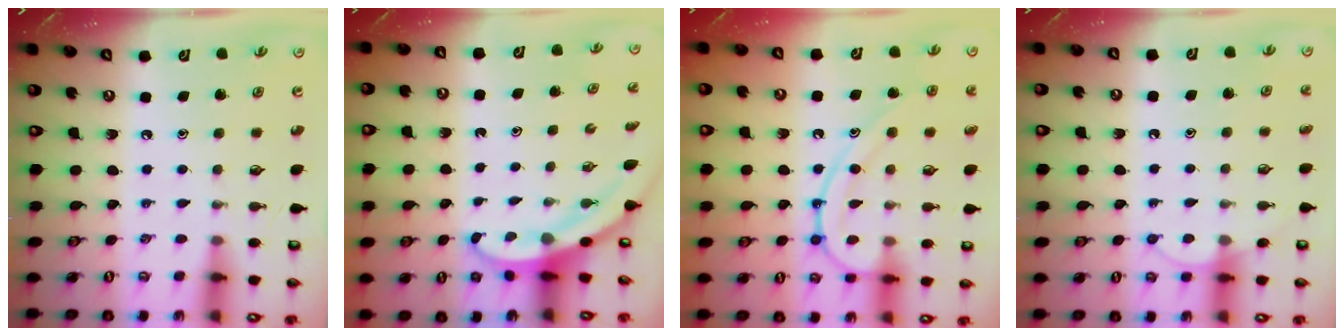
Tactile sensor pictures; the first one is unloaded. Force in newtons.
{"total": 3.0, "press": 3.0, "slide": 0.1}
{"total": 13.3, "press": 13.3, "slide": 1.1}
{"total": 5.4, "press": 5.3, "slide": 0.5}